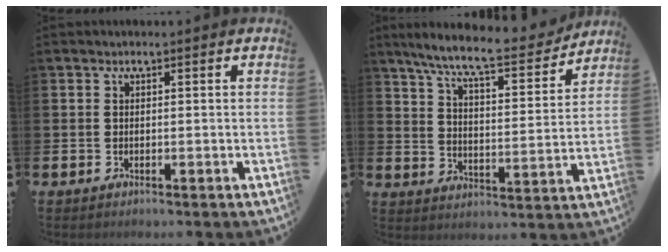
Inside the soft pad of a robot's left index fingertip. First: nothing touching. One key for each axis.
{"total": 9.3, "fx": 8.3, "fy": 1.0, "fz": 4.0, "tx": -0.105, "ty": -0.050, "tz": 0.140}